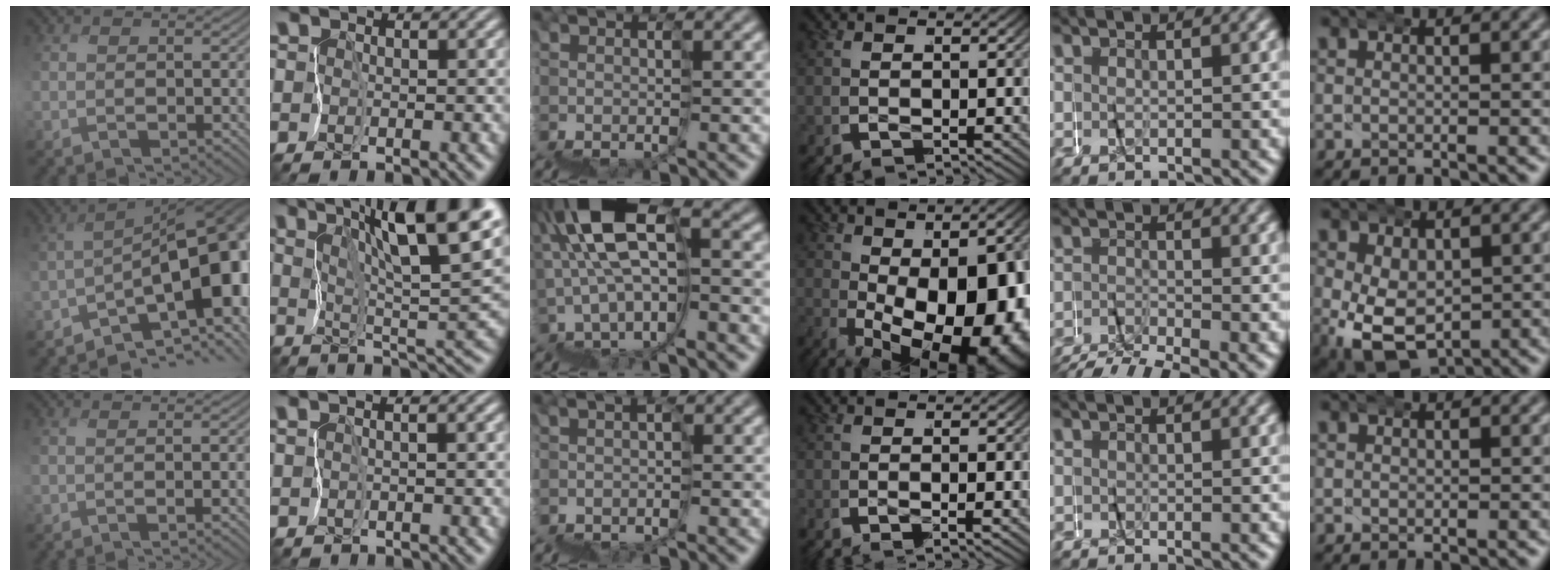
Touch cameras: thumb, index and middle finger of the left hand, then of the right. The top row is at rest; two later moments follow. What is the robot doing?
{"motion": "wrap", "object": "masking tape"}